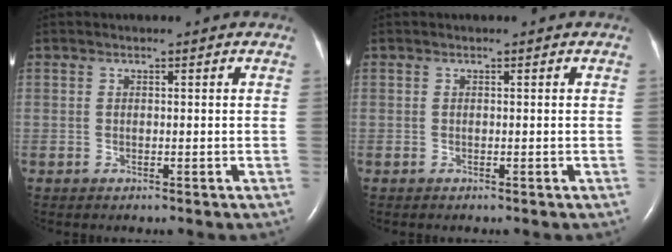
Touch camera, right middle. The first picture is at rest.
{"total": 0.0}